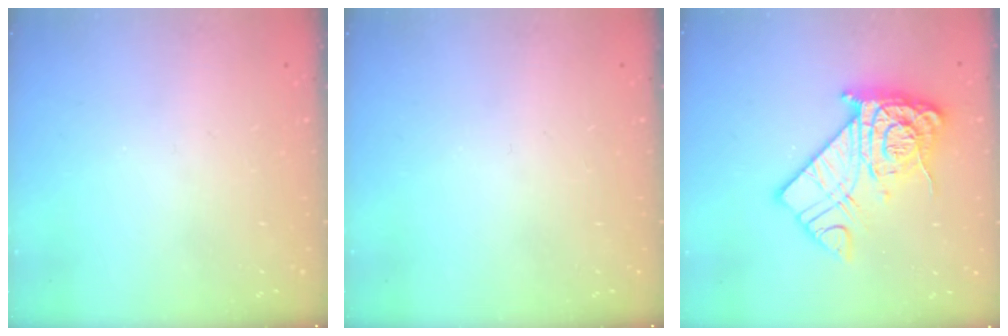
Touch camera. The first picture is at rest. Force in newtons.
{"total": 0.0}
{"total": 14.7, "press": 14.6, "slide": 1.5}